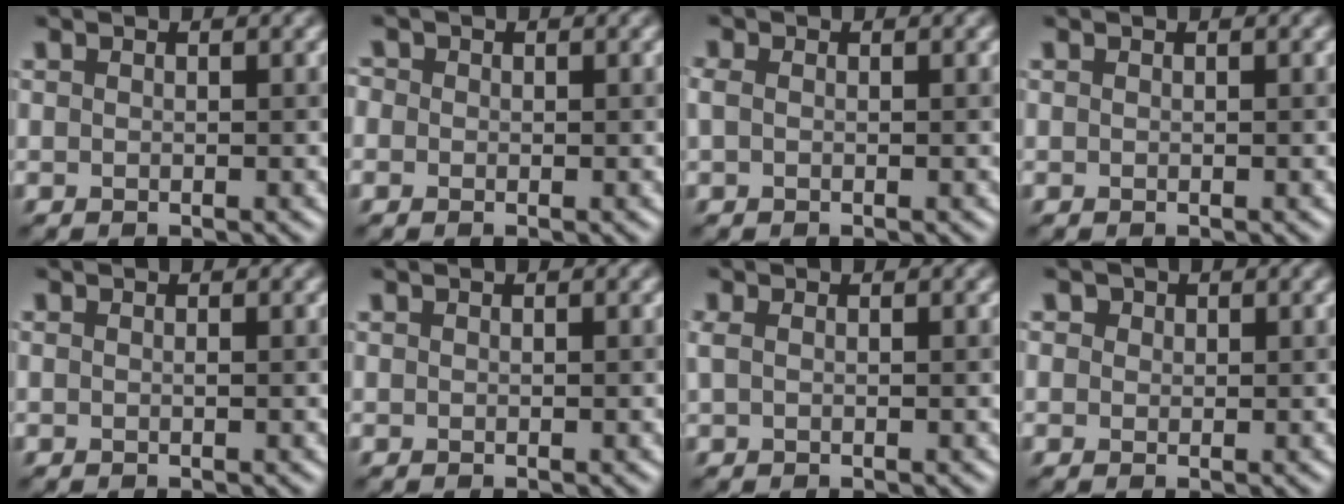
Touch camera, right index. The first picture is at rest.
{"total": 1.0, "force": [0.3, 0.9, 0.3], "torque": [-0.011, 0.002, -0.008]}
{"total": 0.9, "force": [0.1, 0.6, 0.7], "torque": [-0.019, 0.000, -0.003]}
{"total": 0.0}
{"total": 0.0}
{"total": 0.0}
{"total": 0.8, "force": [0.3, 0.3, 0.7], "torque": [-0.018, 0.000, 0.003]}
{"total": 1.3, "force": [0.7, 1.0, 0.4], "torque": [-0.003, 0.004, -0.005]}